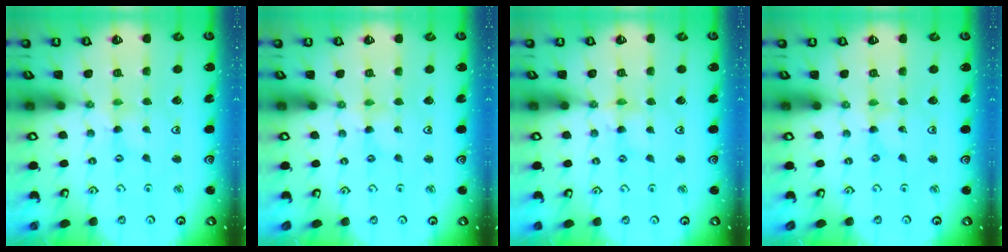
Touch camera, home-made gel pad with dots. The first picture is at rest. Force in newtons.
{"total": 0.0}
{"total": 2.4, "press": 2.4, "slide": 0.3}
{"total": 0.0}